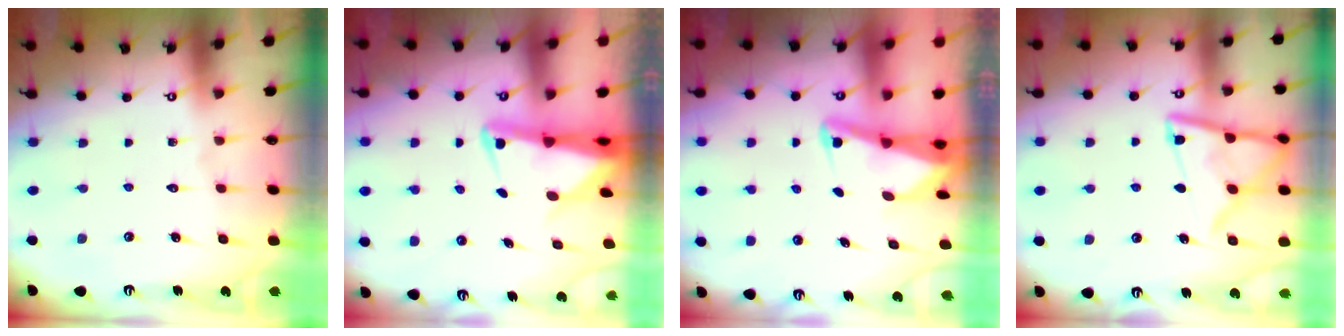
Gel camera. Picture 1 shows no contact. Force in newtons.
{"total": 3.2, "press": 3.1, "slide": 0.6}
{"total": 2.7, "press": 2.6, "slide": 0.6}
{"total": 14.1, "press": 14.1, "slide": 1.3}